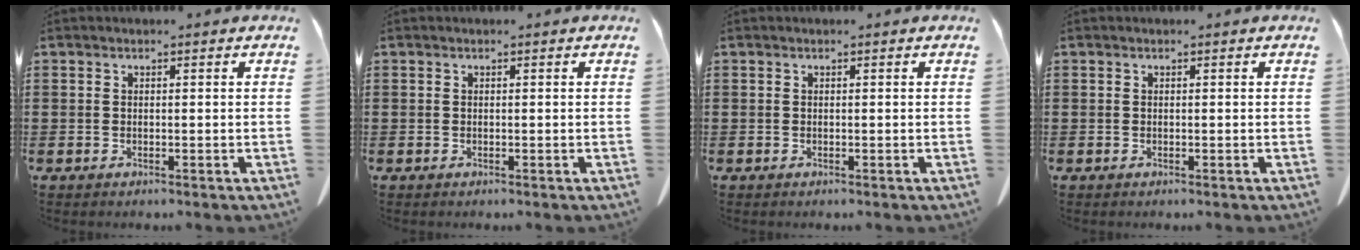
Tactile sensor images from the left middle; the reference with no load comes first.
{"total": 0.0}
{"total": 0.0}
{"total": 0.0}